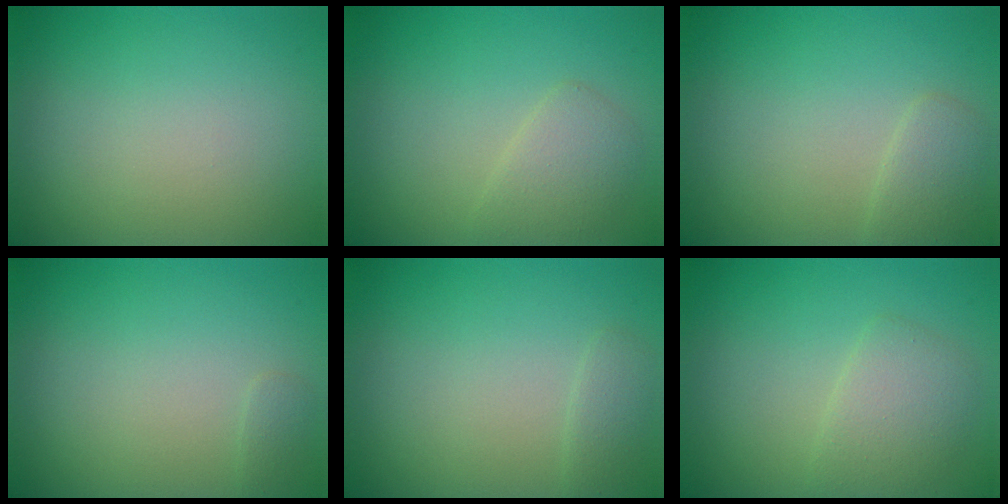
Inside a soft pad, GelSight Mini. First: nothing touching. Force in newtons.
{"total": 2.1, "press": 2.1, "slide": 0.1}
{"total": 1.7, "press": 1.7, "slide": 0.0}
{"total": 0.7, "press": 0.7, "slide": 0.0}
{"total": 1.0, "press": 1.0, "slide": 0.2}
{"total": 2.7, "press": 2.7, "slide": 0.1}